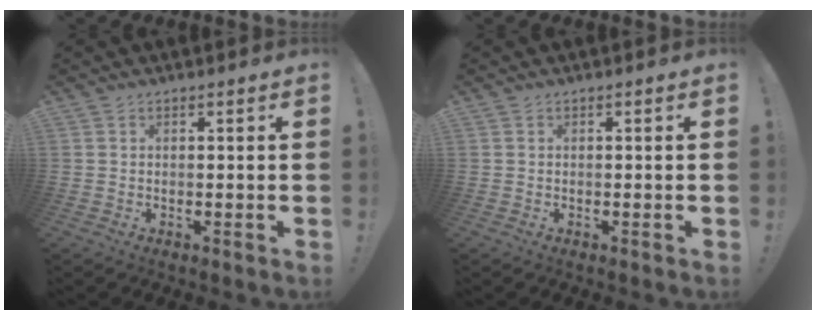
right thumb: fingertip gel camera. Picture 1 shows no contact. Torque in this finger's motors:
{"motor_torque": [-0.01, -0.15, -0.10, 0.06, 0.09]}